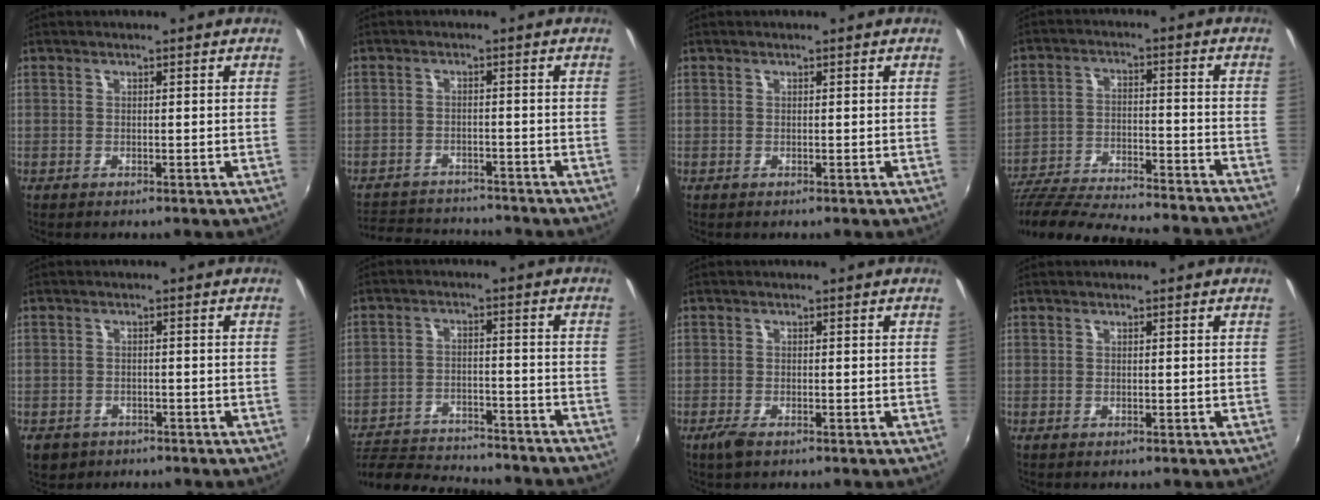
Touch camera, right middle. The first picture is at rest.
{"total": 11.0, "force": [-10.1, 3.3, 2.9], "torque": [-0.083, 0.010, -0.154]}
{"total": 0.0}
{"total": 29.6, "force": [-26.4, 4.1, 12.7], "torque": [-0.230, -0.051, -0.384]}
{"total": 4.8, "force": [-2.9, 3.4, 1.6], "torque": [-0.045, -0.010, -0.043]}
{"total": 24.4, "force": [-21.5, 5.7, 9.9], "torque": [-0.198, -0.024, -0.301]}
{"total": 2.4, "force": [-1.7, 0.8, 1.6], "torque": [-0.037, -0.007, -0.033]}
{"total": 0.0}